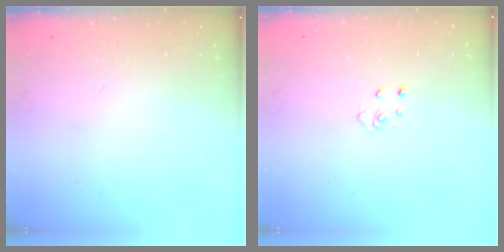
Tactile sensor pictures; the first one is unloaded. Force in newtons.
{"total": 3.2, "press": 3.2, "slide": 0.3}